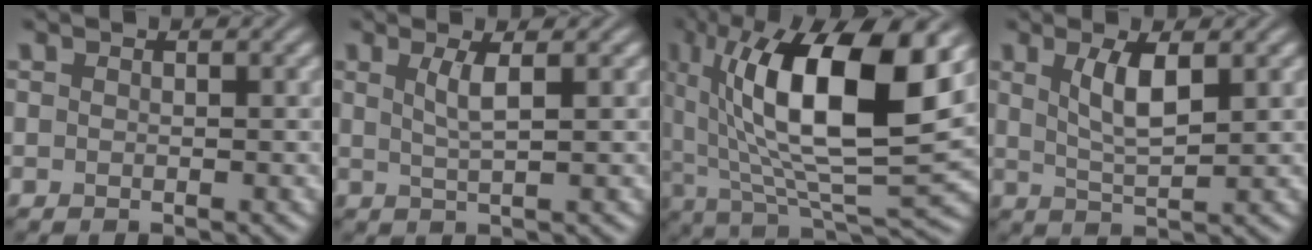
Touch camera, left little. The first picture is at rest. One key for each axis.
{"total": 2.3, "fx": 0.8, "fy": 0.5, "fz": 2.2, "tx": -0.040, "ty": -0.002, "tz": 0.012}
{"total": 15.0, "fx": 4.5, "fy": 5.0, "fz": 13.4, "tx": -0.219, "ty": 0.003, "tz": 0.075}
{"total": 3.6, "fx": 1.4, "fy": 1.0, "fz": 3.2, "tx": -0.065, "ty": -0.003, "tz": 0.029}